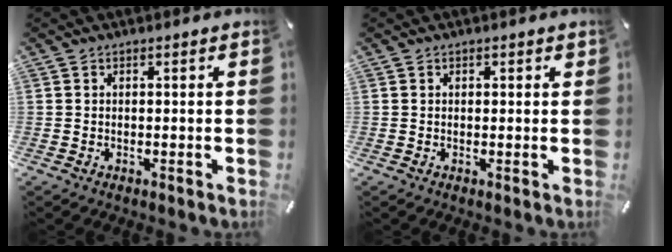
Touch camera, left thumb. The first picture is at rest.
{"total": 0.6, "force": [0.3, 0.5, 0.2], "torque": [0.004, -0.001, 0.003]}